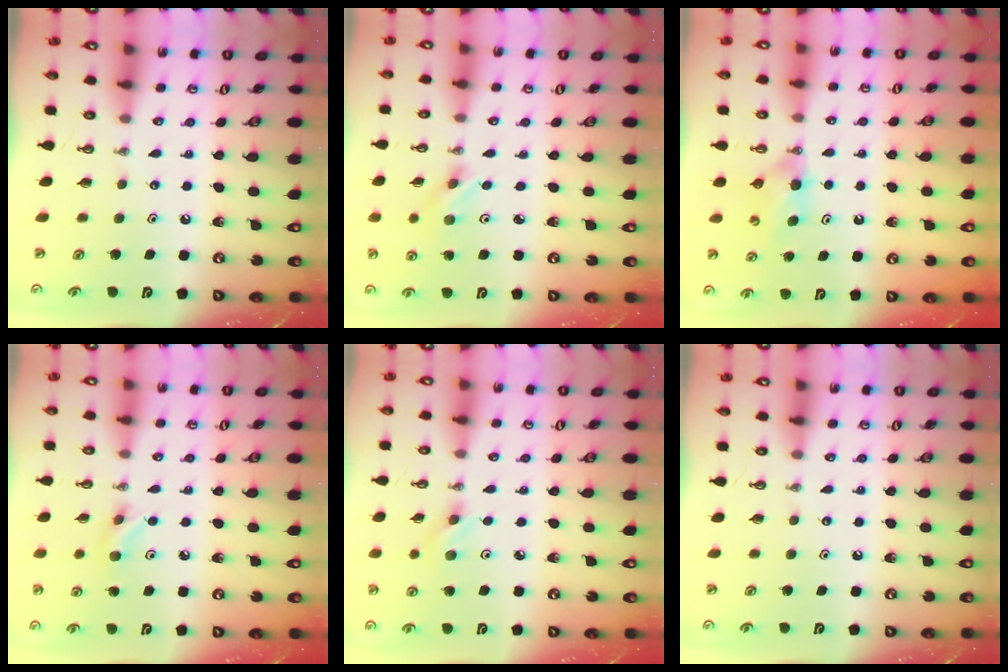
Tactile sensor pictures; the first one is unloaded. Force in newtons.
{"total": 2.6, "press": 2.4, "slide": 0.8}
{"total": 5.8, "press": 4.2, "slide": 4.0}
{"total": 4.8, "press": 4.7, "slide": 1.1}
{"total": 5.3, "press": 4.6, "slide": 2.6}
{"total": 0.0}